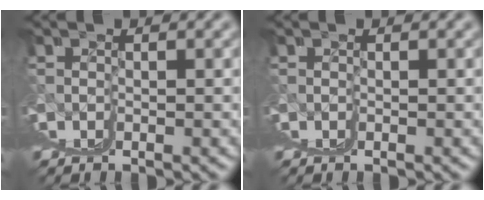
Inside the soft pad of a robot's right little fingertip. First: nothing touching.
{"total": 0.0}